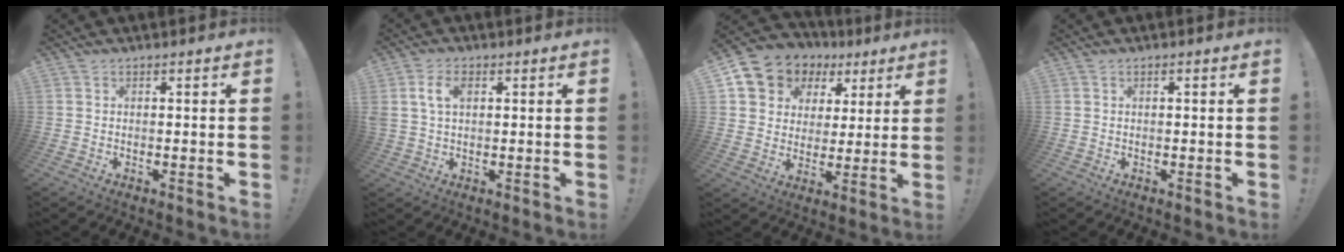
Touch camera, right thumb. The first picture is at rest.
{"total": 6.2, "force": [1.7, 3.8, 4.6], "torque": [-0.103, 0.004, 0.028]}
{"total": 8.6, "force": [4.0, 7.2, 2.3], "torque": [-0.040, -0.032, 0.080]}
{"total": 0.6, "force": [0.1, -0.1, 0.6], "torque": [-0.017, 0.002, 0.003]}